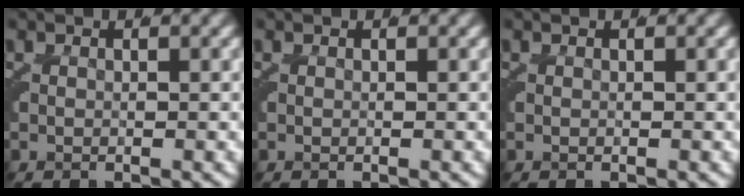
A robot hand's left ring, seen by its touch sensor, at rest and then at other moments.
{"total": 0.0}
{"total": 0.0}